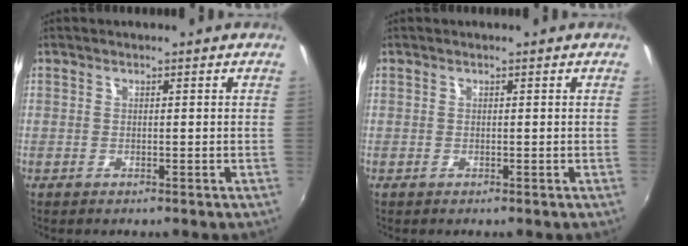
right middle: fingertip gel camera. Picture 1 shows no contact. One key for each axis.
{"total": 0.0}